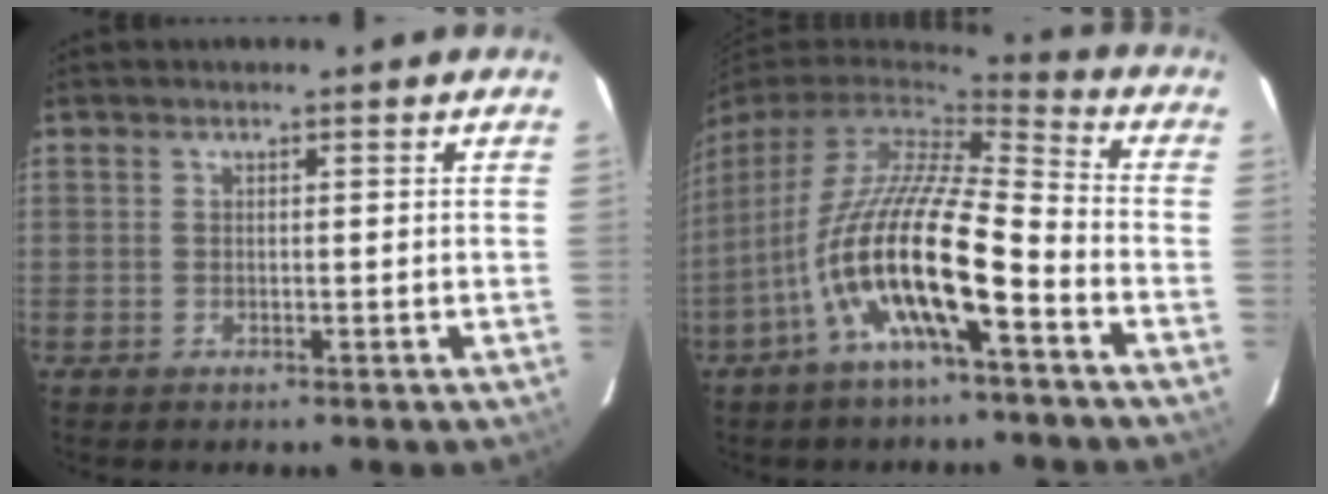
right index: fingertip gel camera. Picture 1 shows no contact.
{"total": 16.9, "force": [-7.0, 3.3, 15.0], "torque": [-0.274, -0.019, -0.138]}